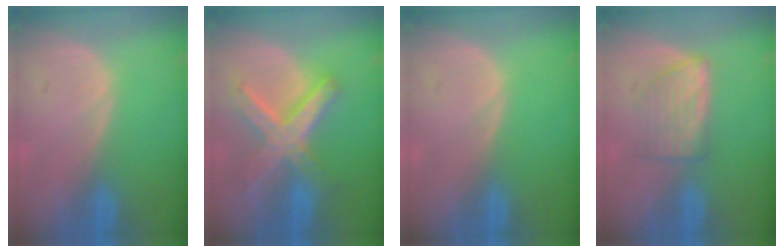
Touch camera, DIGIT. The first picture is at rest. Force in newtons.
{"total": 9.0, "press": 9.0, "slide": 0.6}
{"total": 0.0}
{"total": 5.0, "press": 4.9, "slide": 1.2}